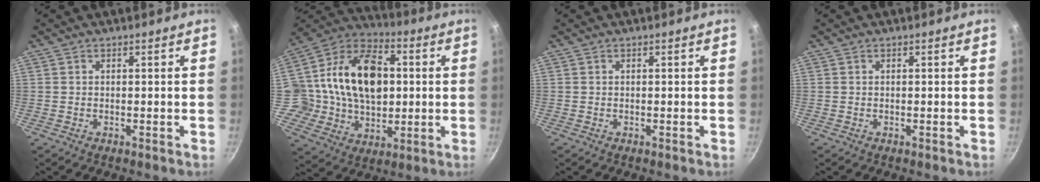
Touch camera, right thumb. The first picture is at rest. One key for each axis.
{"total": 21.5, "fx": 2.5, "fy": 15.7, "fz": 14.4, "tx": -0.226, "ty": 0.019, "tz": 0.035}
{"total": 0.0}
{"total": 0.0}